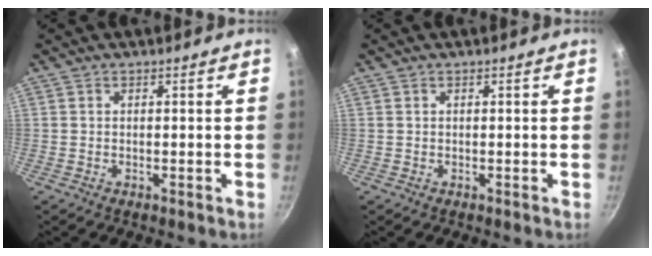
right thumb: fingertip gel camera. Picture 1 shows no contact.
{"total": 0.0}